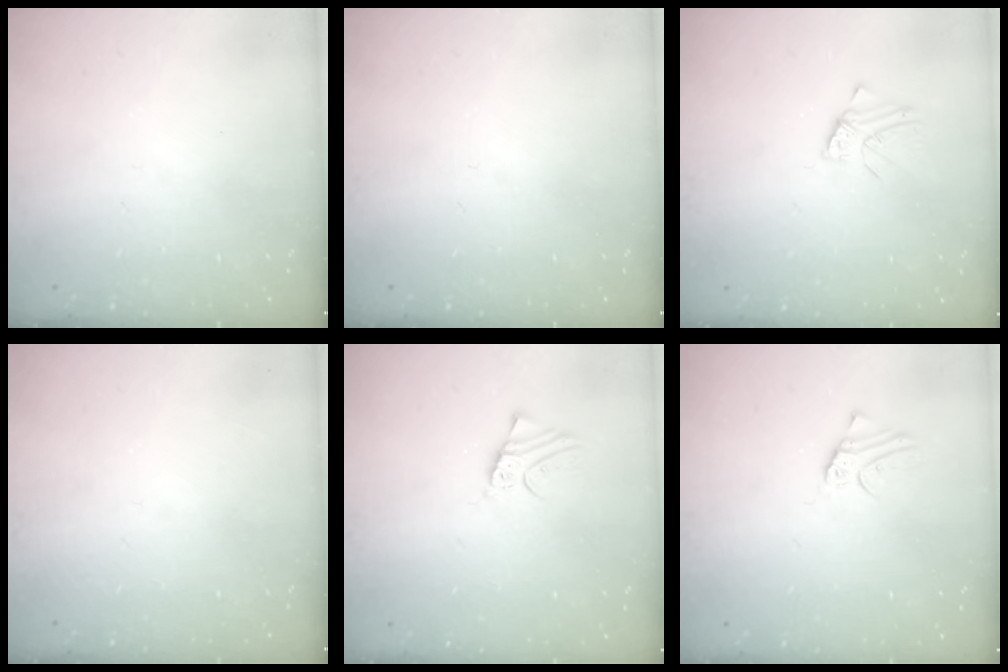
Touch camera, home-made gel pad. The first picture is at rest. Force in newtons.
{"total": 0.0}
{"total": 3.0, "press": 3.0, "slide": 0.2}
{"total": 0.0}
{"total": 2.0, "press": 2.0, "slide": 0.1}
{"total": 2.5, "press": 2.5, "slide": 0.2}